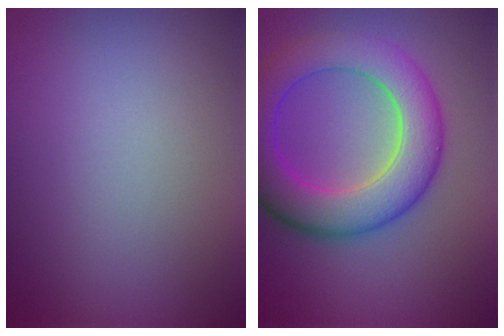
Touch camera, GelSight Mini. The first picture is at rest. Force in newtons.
{"total": 8.2, "press": 8.2, "slide": 0.1}